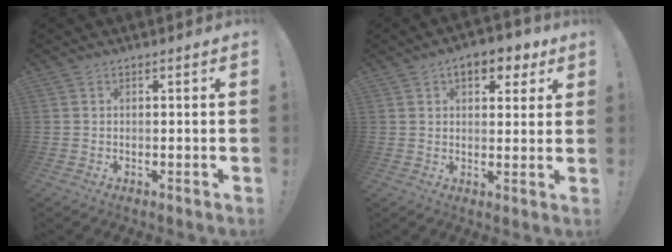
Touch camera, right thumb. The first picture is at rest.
{"total": 7.7, "force": [3.8, 4.4, 5.0], "torque": [-0.066, -0.006, 0.065]}